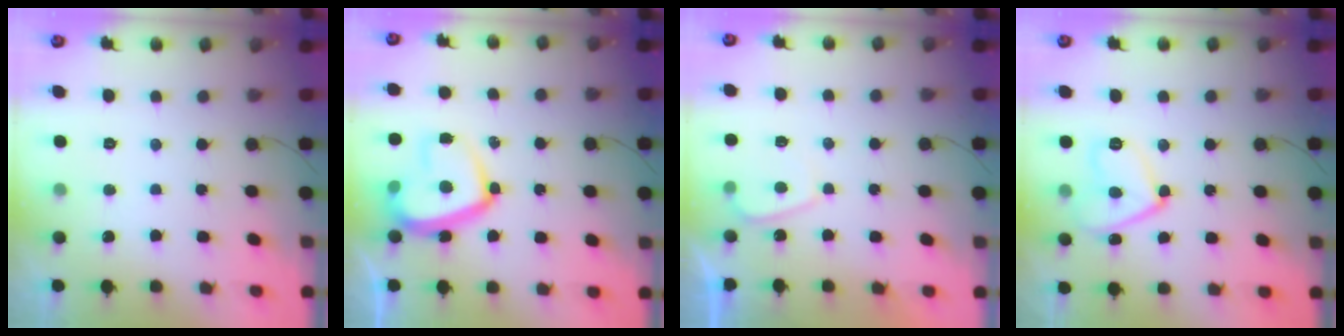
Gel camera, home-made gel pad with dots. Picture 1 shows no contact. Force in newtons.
{"total": 16.2, "press": 16.2, "slide": 1.4}
{"total": 1.2, "press": 1.1, "slide": 0.6}
{"total": 12.4, "press": 12.1, "slide": 2.7}